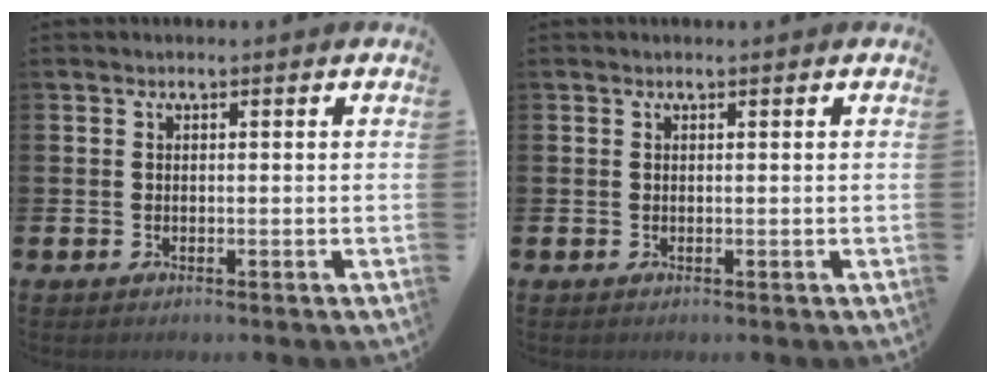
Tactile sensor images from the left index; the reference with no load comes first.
{"total": 0.0}